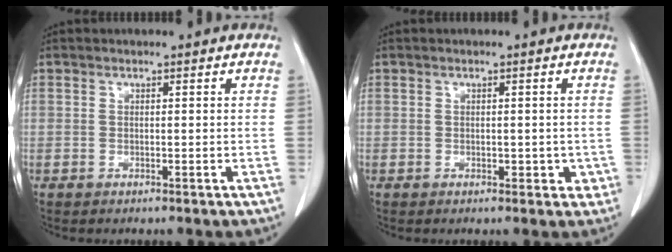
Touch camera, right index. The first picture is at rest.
{"total": 2.6, "force": [-0.5, 1.6, 1.9], "torque": [-0.014, 0.003, -0.003]}